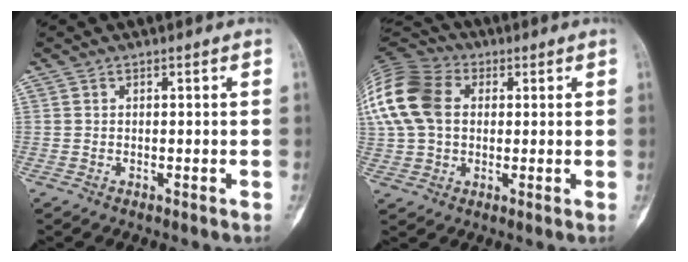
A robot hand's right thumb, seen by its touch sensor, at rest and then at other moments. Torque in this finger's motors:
{"motor_torque": [0.51, 0.64, 0.86, 0.53, 0.57]}